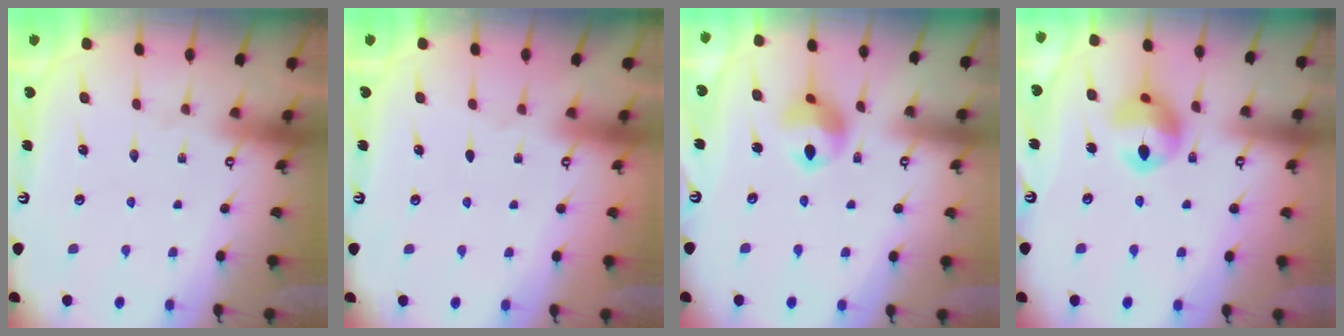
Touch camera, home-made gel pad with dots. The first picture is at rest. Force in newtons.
{"total": 0.0}
{"total": 9.9, "press": 9.8, "slide": 1.2}
{"total": 12.7, "press": 12.6, "slide": 1.3}